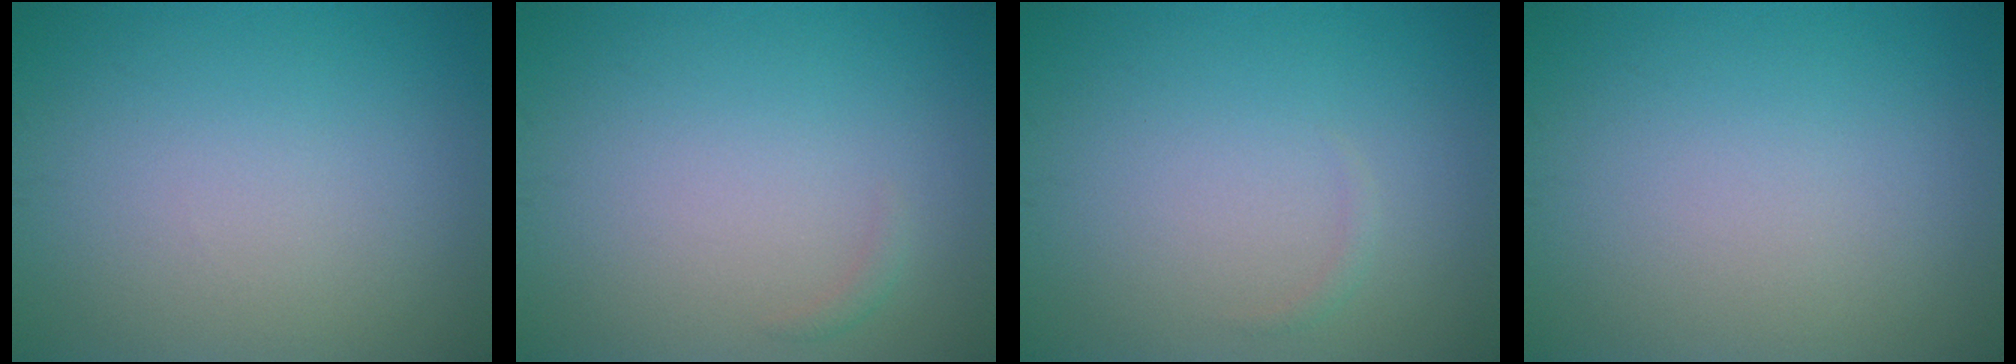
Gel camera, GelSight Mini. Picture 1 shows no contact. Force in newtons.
{"total": 0.6, "press": 0.6, "slide": 0.1}
{"total": 0.5, "press": 0.5, "slide": 0.0}
{"total": 0.0}